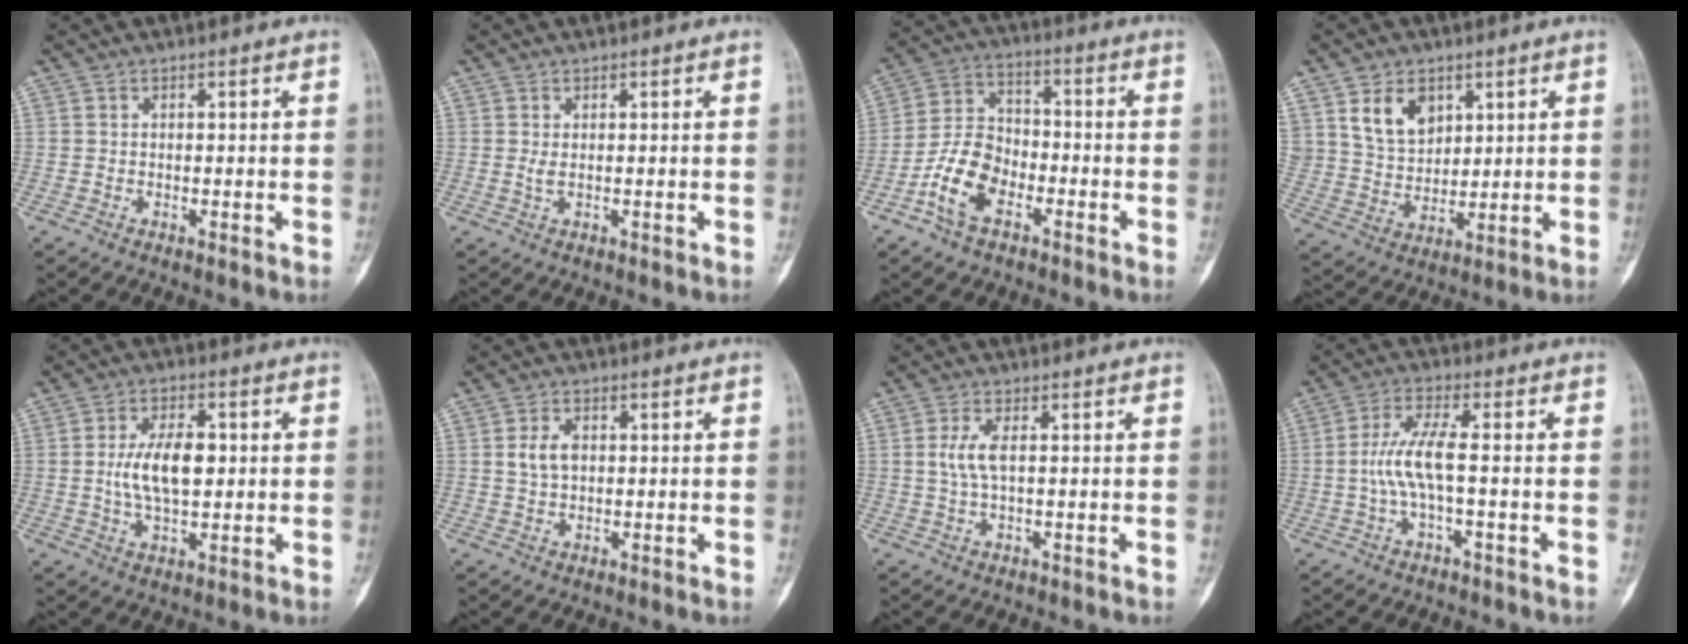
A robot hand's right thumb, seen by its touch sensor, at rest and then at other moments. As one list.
[{"total": 1.1, "force": [0.3, 0.4, 1.0], "torque": [-0.025, -0.002, 0.009]}, {"total": 10.5, "force": [-4.8, 6.4, 6.7], "torque": [-0.123, 0.035, -0.097]}, {"total": 9.8, "force": [4.8, 6.8, 5.1], "torque": [-0.071, -0.027, 0.100]}, {"total": 9.4, "force": [0.6, 4.8, 8.1], "torque": [-0.142, 0.002, 0.010]}, {"total": 3.9, "force": [0.6, 2.5, 2.9], "torque": [-0.055, 0.003, 0.012]}, {"total": 3.7, "force": [0.5, 1.2, 3.5], "torque": [-0.090, 0.004, 0.012]}, {"total": 6.7, "force": [-0.8, 1.2, 6.5], "torque": [-0.153, 0.019, -0.022]}]